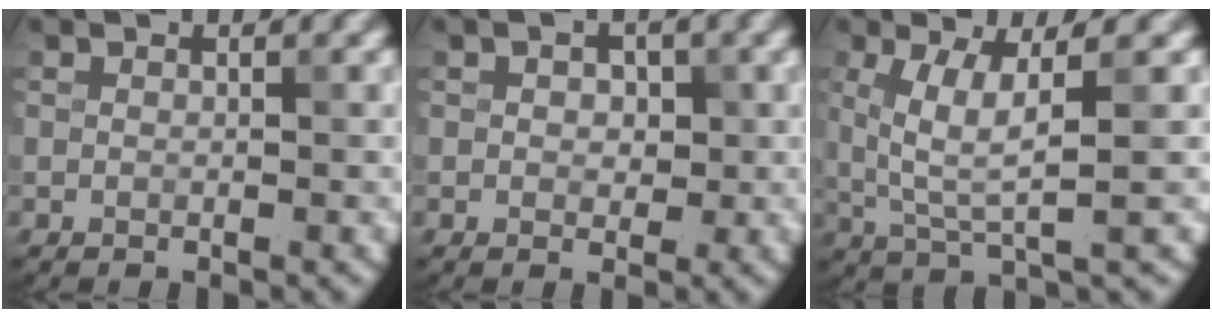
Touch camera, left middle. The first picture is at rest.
{"total": 1.9, "force": [0.3, 1.4, 1.3], "torque": [-0.016, -0.002, 0.000]}
{"total": 4.7, "force": [0.9, 0.8, 4.5], "torque": [-0.101, -0.004, 0.022]}